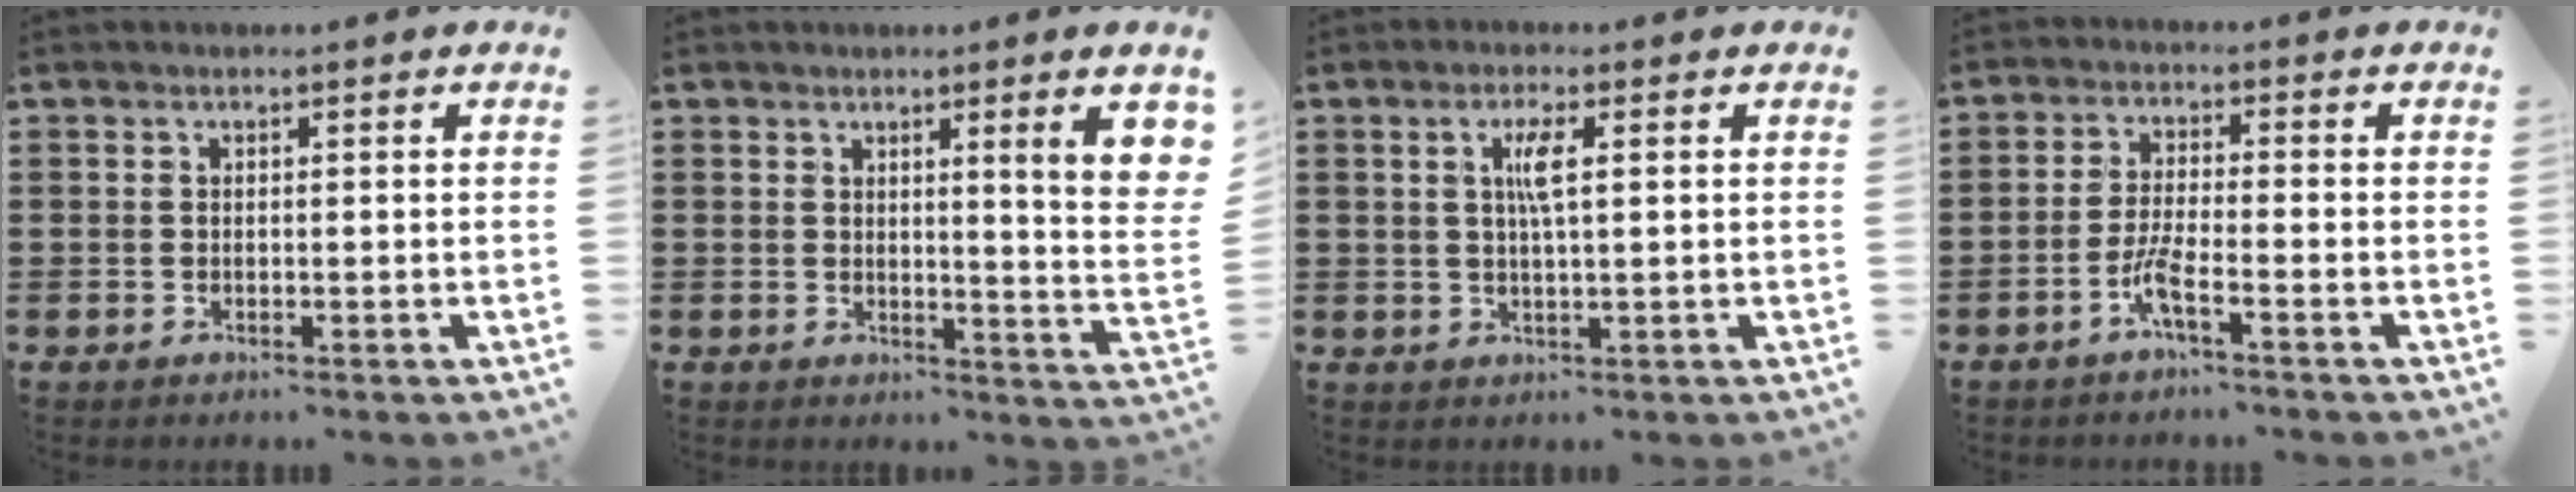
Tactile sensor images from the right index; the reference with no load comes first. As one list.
[{"total": 6.3, "force": [2.6, 0.3, 5.7], "torque": [-0.088, -0.014, 0.038]}, {"total": 3.2, "force": [0.8, 0.3, 3.1], "torque": [-0.064, 0.002, 0.010]}, {"total": 4.4, "force": [-2.7, 0.1, 3.6], "torque": [-0.090, -0.011, -0.056]}]